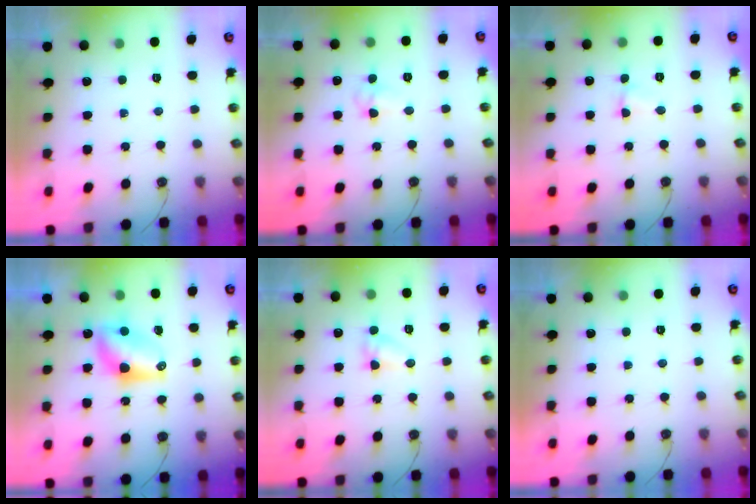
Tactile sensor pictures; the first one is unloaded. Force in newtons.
{"total": 4.7, "press": 2.9, "slide": 3.7}
{"total": 1.7, "press": 1.6, "slide": 0.4}
{"total": 7.4, "press": 7.4, "slide": 0.3}
{"total": 3.9, "press": 3.9, "slide": 0.4}
{"total": 0.0}